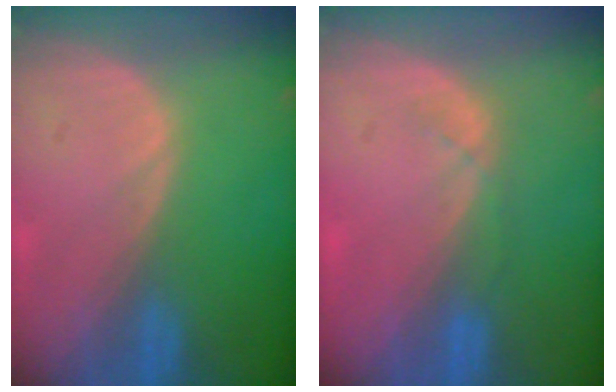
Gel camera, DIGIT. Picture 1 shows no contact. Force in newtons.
{"total": 2.1, "press": 1.9, "slide": 0.9}